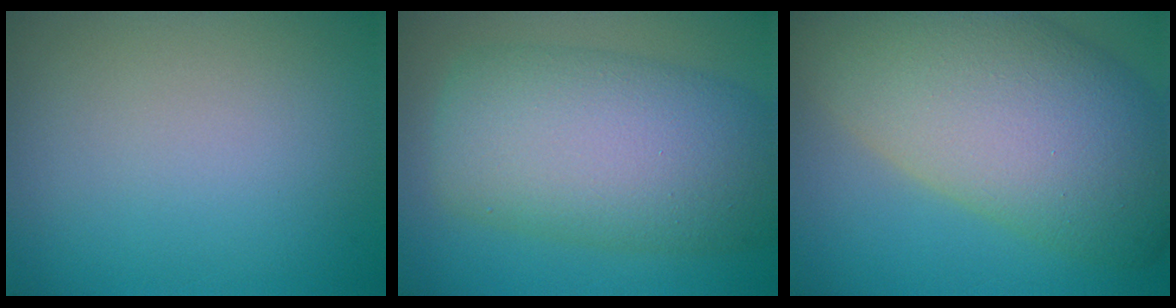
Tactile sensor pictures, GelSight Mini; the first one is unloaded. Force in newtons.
{"total": 11.0, "press": 11.0, "slide": 0.3}
{"total": 14.4, "press": 14.4, "slide": 0.8}